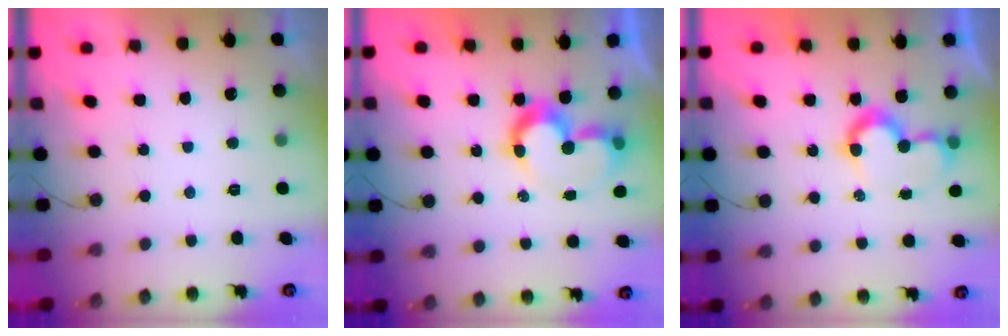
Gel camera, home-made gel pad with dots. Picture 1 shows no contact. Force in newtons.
{"total": 8.3, "press": 7.7, "slide": 3.1}
{"total": 7.9, "press": 7.9, "slide": 0.1}